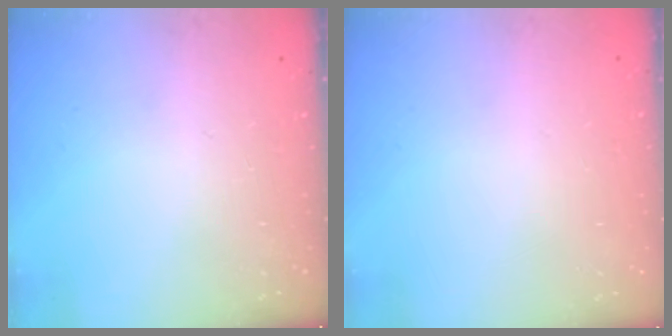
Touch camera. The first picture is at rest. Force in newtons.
{"total": 0.0}